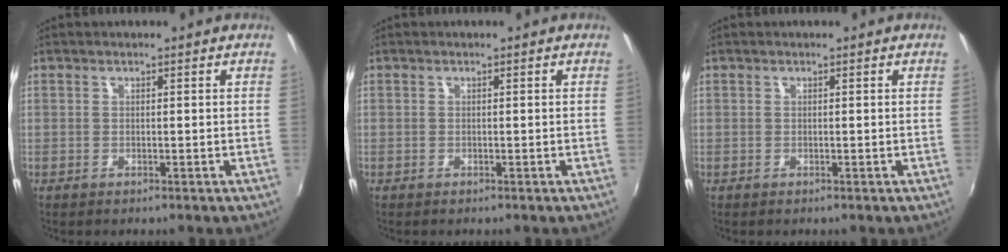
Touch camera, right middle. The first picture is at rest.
{"total": 0.0}
{"total": 0.0}